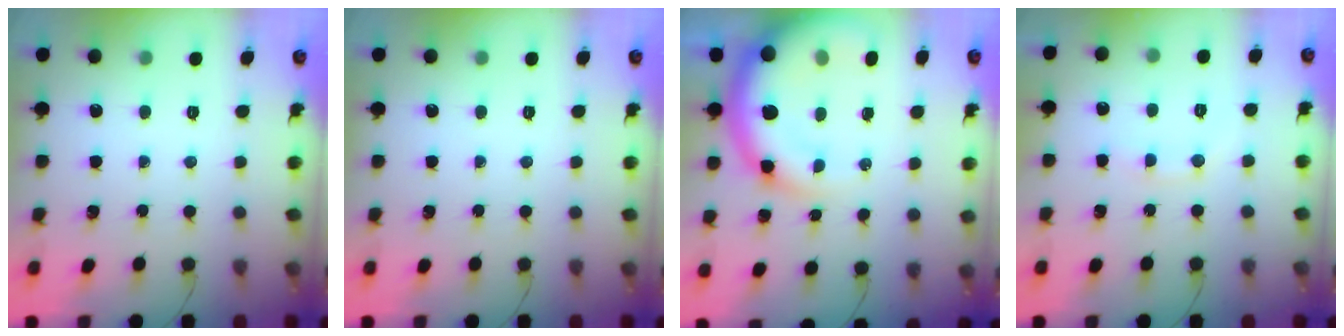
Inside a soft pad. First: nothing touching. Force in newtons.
{"total": 0.0}
{"total": 16.0, "press": 15.5, "slide": 4.2}
{"total": 7.1, "press": 6.9, "slide": 1.5}